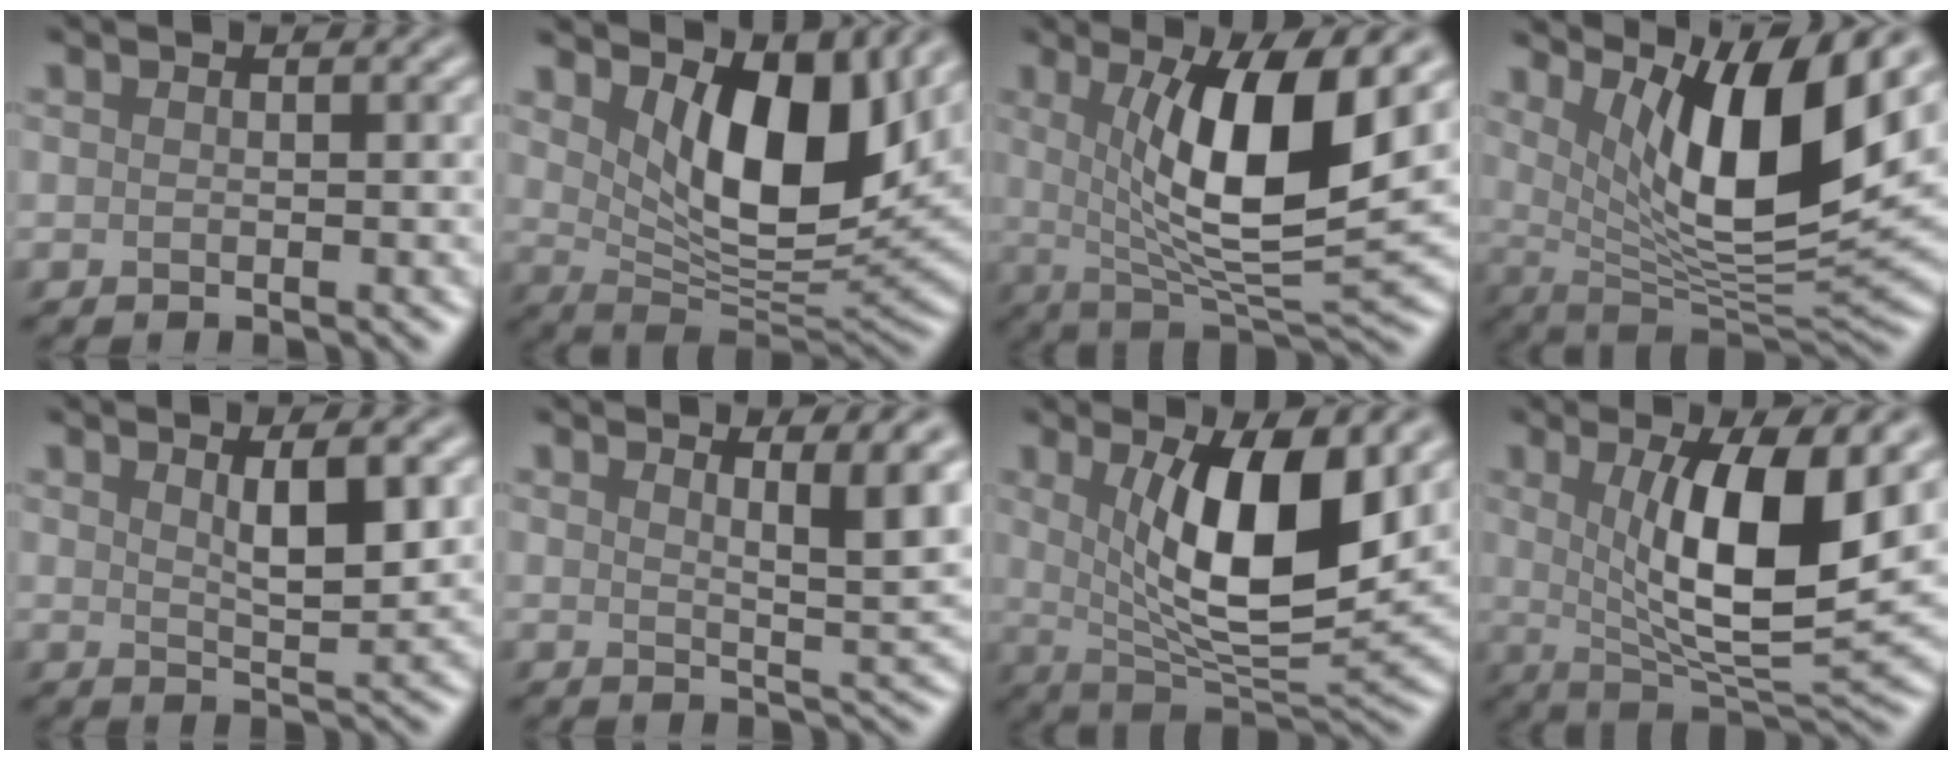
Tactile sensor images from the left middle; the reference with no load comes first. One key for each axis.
{"total": 9.3, "fx": 3.4, "fy": 4.3, "fz": 7.5, "tx": -0.123, "ty": -0.020, "tz": 0.055}
{"total": 10.5, "fx": 2.2, "fy": 2.8, "fz": 9.9, "tx": -0.155, "ty": -0.014, "tz": 0.045}
{"total": 11.0, "fx": 4.6, "fy": 2.9, "fz": 9.5, "tx": -0.150, "ty": -0.016, "tz": 0.088}
{"total": 3.7, "fx": 1.5, "fy": 1.0, "fz": 3.3, "tx": -0.050, "ty": -0.003, "tz": 0.027}
{"total": 4.8, "fx": 2.4, "fy": 1.1, "fz": 4.0, "tx": -0.044, "ty": -0.006, "tz": 0.035}
{"total": 9.7, "fx": 2.2, "fy": 3.1, "fz": 9.0, "tx": -0.146, "ty": -0.018, "tz": 0.045}
{"total": 10.2, "fx": 1.9, "fy": 2.9, "fz": 9.6, "tx": -0.148, "ty": -0.013, "tz": 0.039}